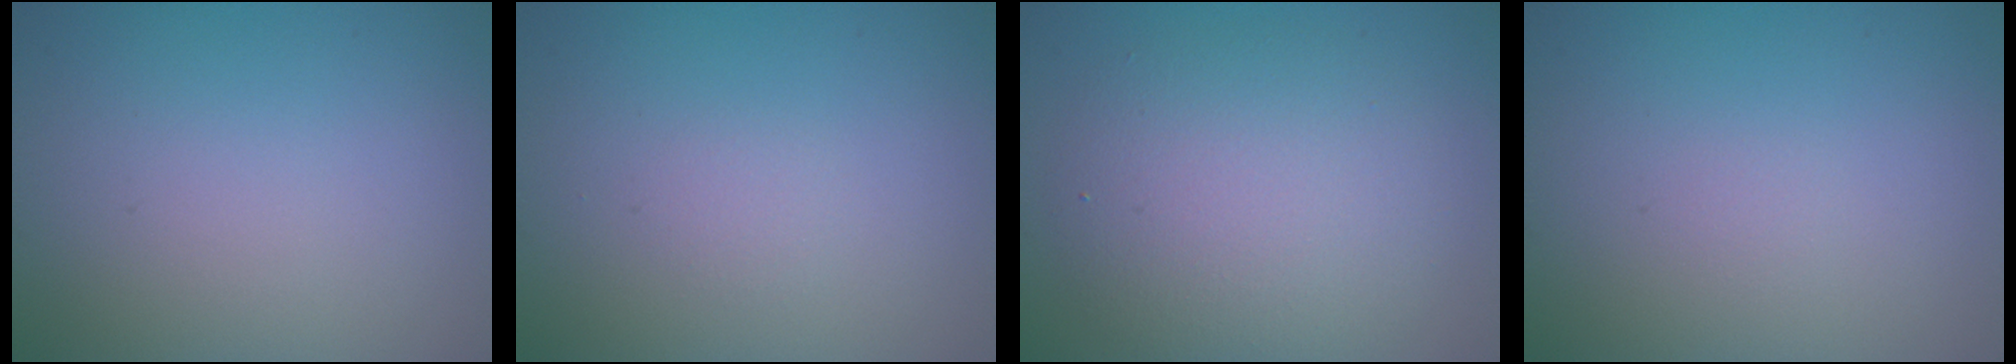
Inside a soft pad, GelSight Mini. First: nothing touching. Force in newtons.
{"total": 0.5, "press": 0.5, "slide": 0.0}
{"total": 5.7, "press": 5.7, "slide": 0.2}
{"total": 0.0}